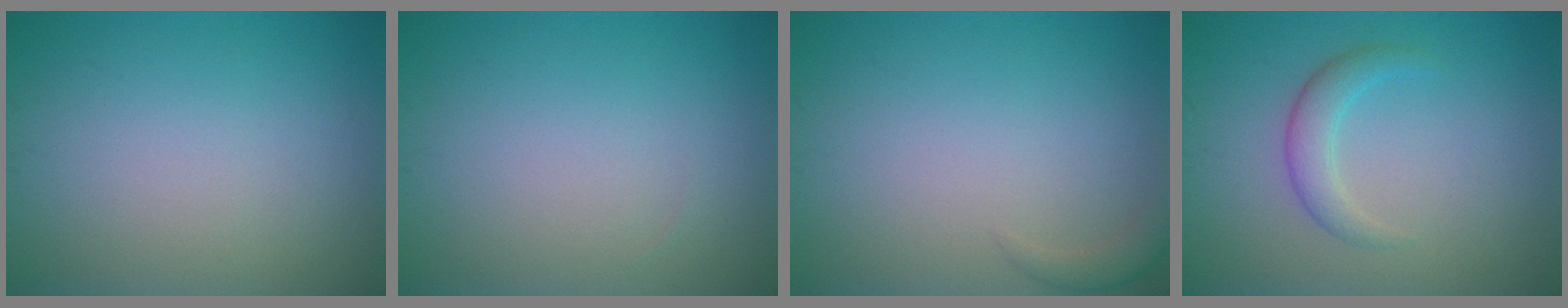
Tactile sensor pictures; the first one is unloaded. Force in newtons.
{"total": 0.0}
{"total": 1.4, "press": 1.4, "slide": 0.2}
{"total": 2.4, "press": 2.4, "slide": 0.1}